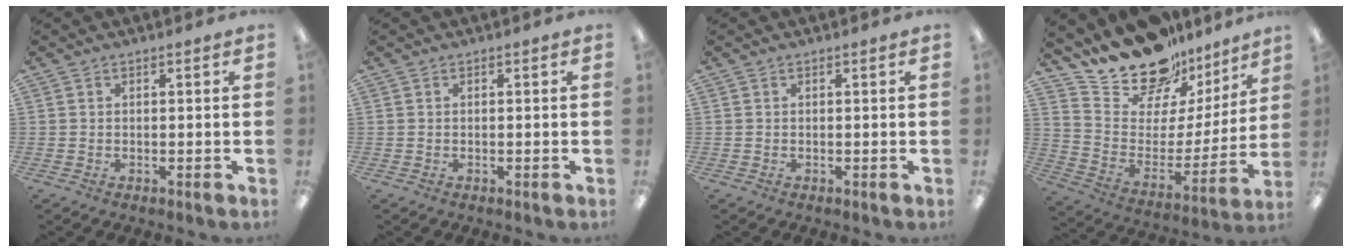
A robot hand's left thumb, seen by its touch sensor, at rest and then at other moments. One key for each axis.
{"total": 0.0}
{"total": 0.0}
{"total": 19.4, "fx": 17.5, "fy": 7.1, "fz": 4.5, "tx": -0.090, "ty": -0.144, "tz": 0.310}